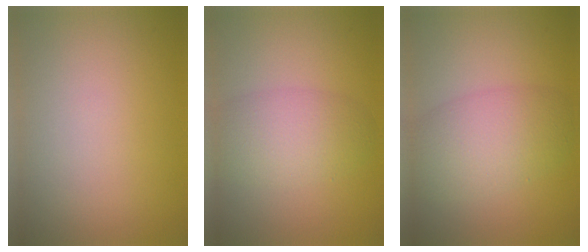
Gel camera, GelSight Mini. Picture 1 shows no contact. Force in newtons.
{"total": 4.2, "press": 4.2, "slide": 0.1}
{"total": 5.3, "press": 5.3, "slide": 0.3}